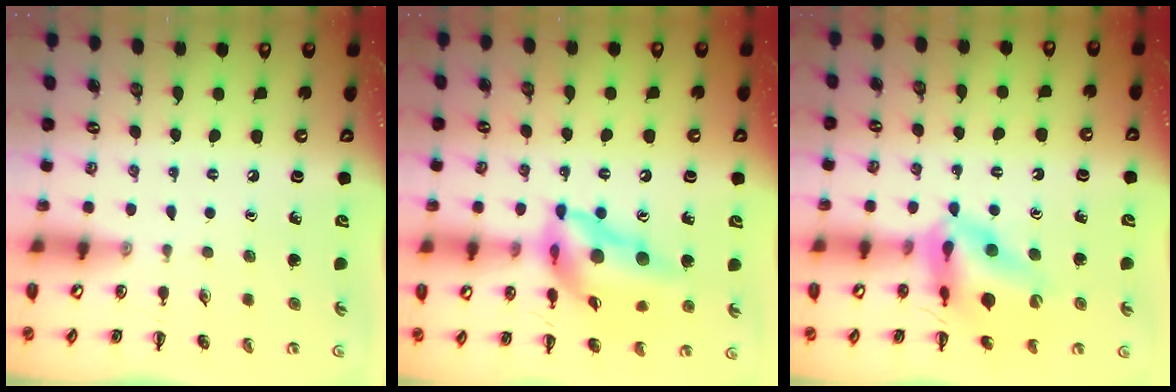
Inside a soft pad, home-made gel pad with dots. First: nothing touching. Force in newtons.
{"total": 18.9, "press": 18.3, "slide": 4.9}
{"total": 14.4, "press": 13.6, "slide": 4.8}